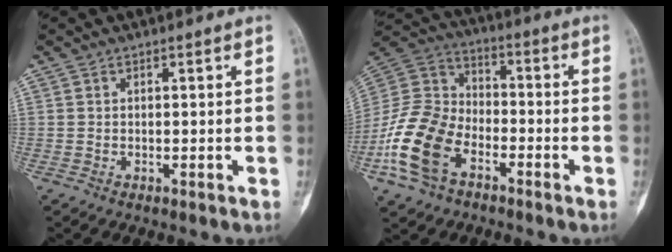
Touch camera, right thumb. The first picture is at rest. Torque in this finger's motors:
{"motor_torque": [0.28, 0.46, 1.63, -1.15, 0.44]}